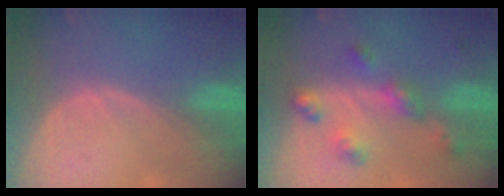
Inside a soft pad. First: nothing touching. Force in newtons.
{"total": 6.8, "press": 6.0, "slide": 3.2}